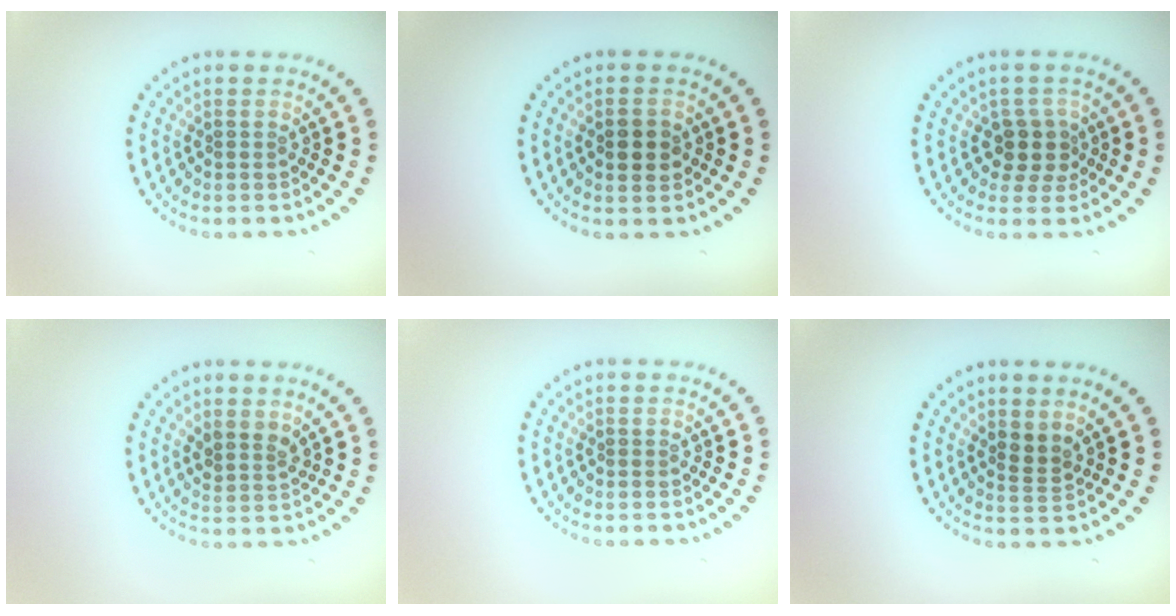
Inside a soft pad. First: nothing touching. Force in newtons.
{"total": 2.5, "press": 2.5, "slide": 0.1}
{"total": 2.5, "press": 2.0, "slide": 1.4}
{"total": 1.8, "press": 1.5, "slide": 1.1}
{"total": 0.0}
{"total": 1.6, "press": 1.2, "slide": 1.0}